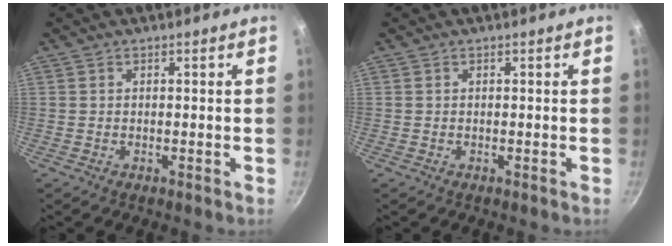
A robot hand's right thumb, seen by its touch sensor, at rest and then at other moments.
{"total": 0.0}